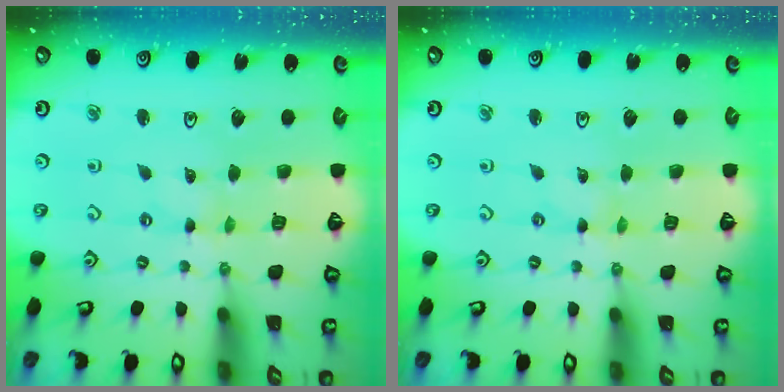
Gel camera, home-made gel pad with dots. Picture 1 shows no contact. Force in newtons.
{"total": 0.0}